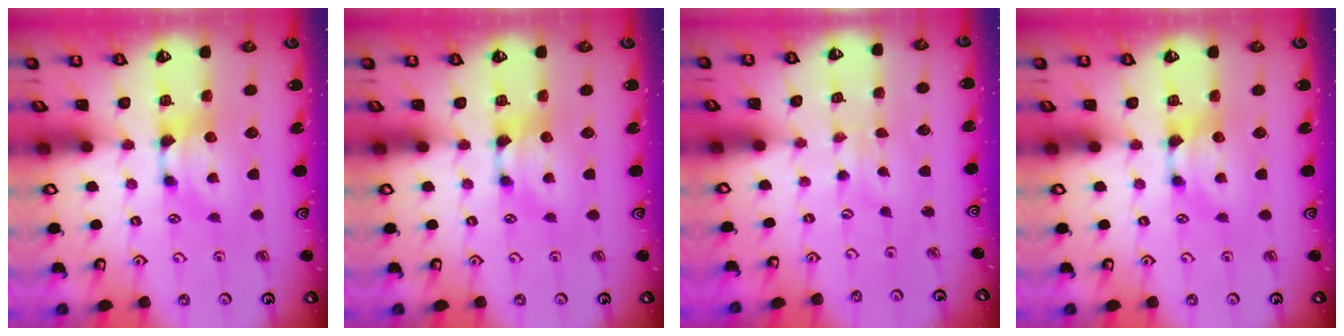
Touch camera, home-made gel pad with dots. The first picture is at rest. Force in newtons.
{"total": 0.0}
{"total": 2.7, "press": 2.6, "slide": 0.4}
{"total": 0.0}